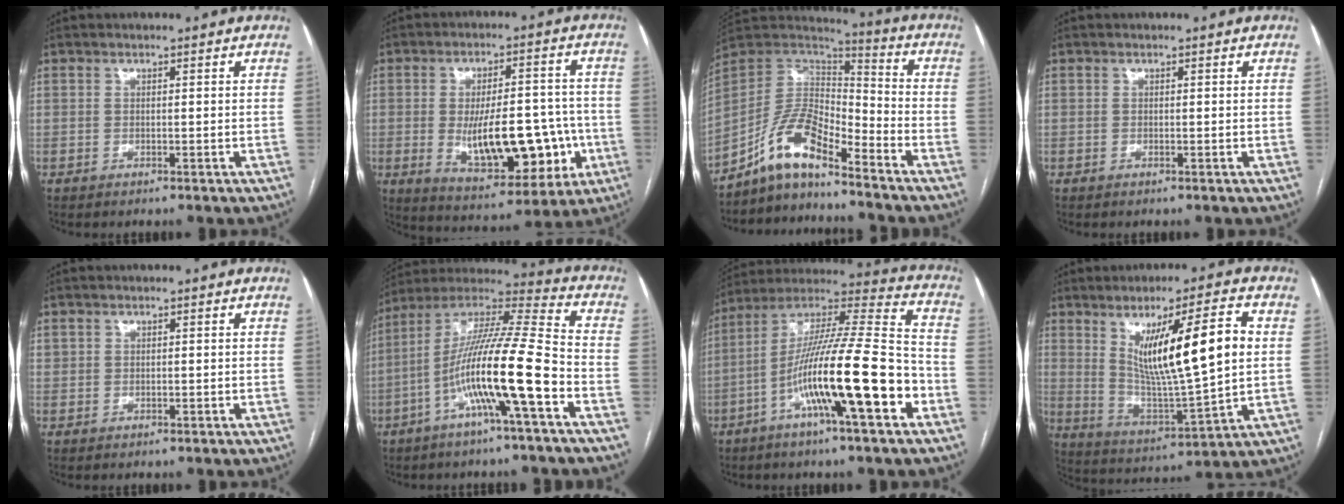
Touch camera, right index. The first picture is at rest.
{"total": 16.3, "force": [-2.9, 6.6, 14.6], "torque": [-0.218, 0.009, -0.028]}
{"total": 10.9, "force": [-8.1, 3.0, 6.6], "torque": [-0.136, 0.034, -0.150]}
{"total": 0.0}
{"total": 0.7, "force": [0.3, 0.6, 0.2], "torque": [-0.001, 0.006, 0.005]}
{"total": 16.8, "force": [-5.7, 0.0, 15.8], "torque": [-0.293, 0.007, -0.109]}
{"total": 19.9, "force": [-7.1, 1.3, 18.5], "torque": [-0.326, 0.000, -0.125]}
{"total": 16.1, "force": [3.8, 1.1, 15.6], "torque": [-0.265, -0.010, 0.070]}